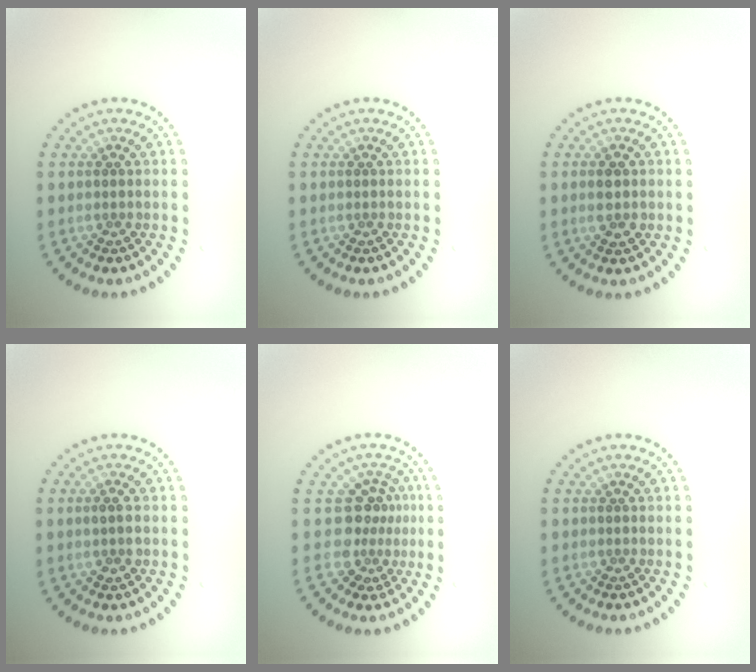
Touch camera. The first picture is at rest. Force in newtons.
{"total": 0.0}
{"total": 1.8, "press": 1.8, "slide": 0.1}
{"total": 1.4, "press": 1.4, "slide": 0.3}
{"total": 3.2, "press": 2.2, "slide": 2.4}
{"total": 0.0}